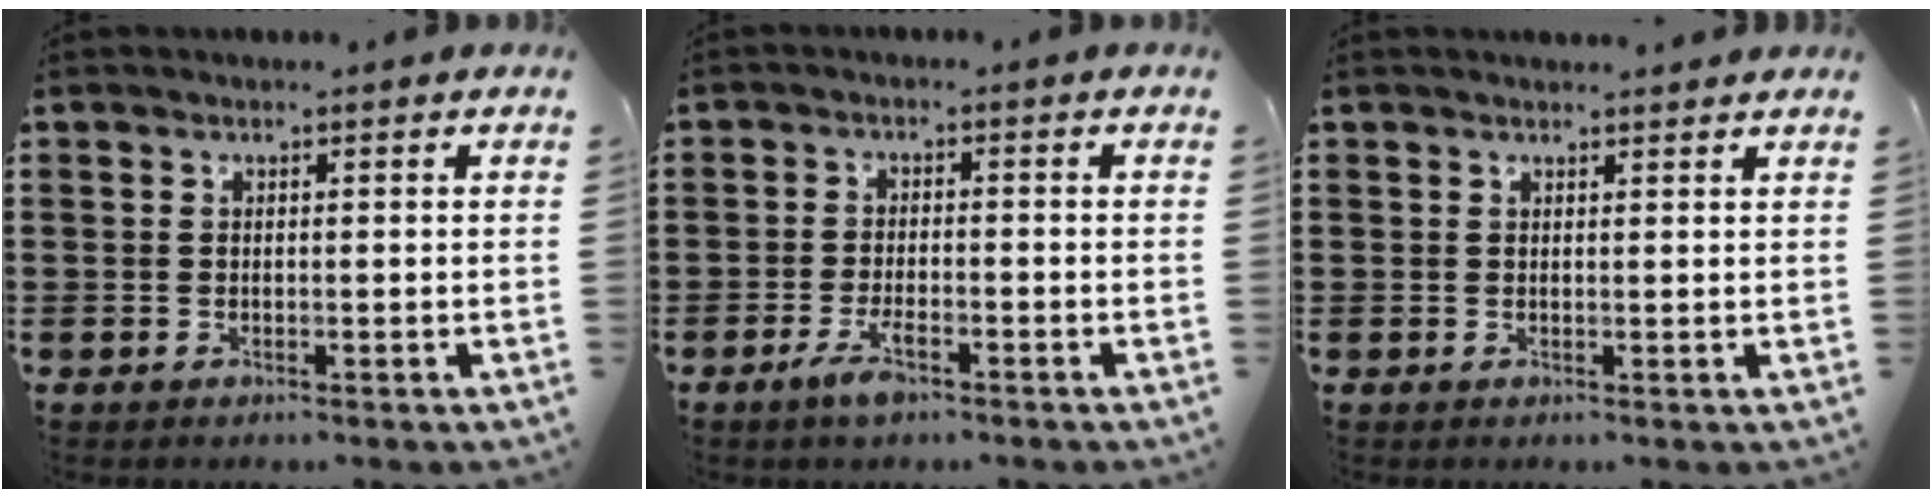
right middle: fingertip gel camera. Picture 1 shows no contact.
{"total": 4.1, "force": [-2.3, 1.1, 3.1], "torque": [-0.065, 0.000, -0.045]}
{"total": 1.2, "force": [1.2, 0.1, 0.1], "torque": [0.004, -0.003, 0.020]}